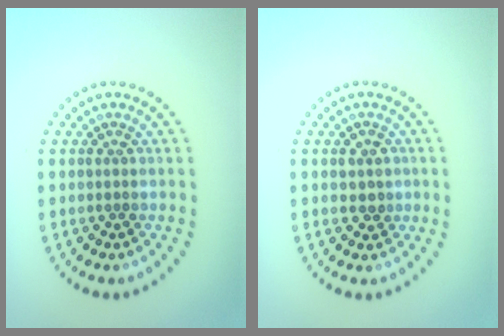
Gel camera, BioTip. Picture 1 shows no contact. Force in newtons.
{"total": 1.7, "press": 1.7, "slide": 0.3}